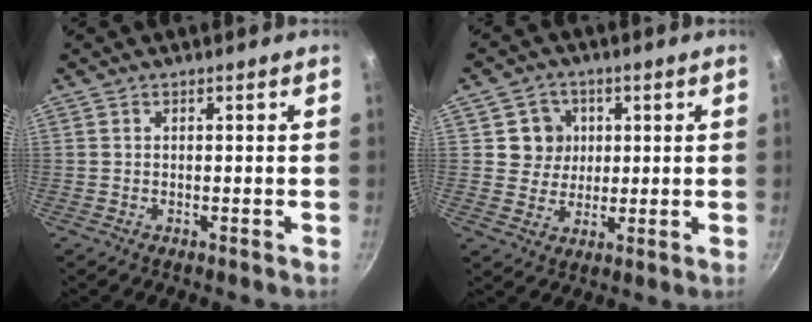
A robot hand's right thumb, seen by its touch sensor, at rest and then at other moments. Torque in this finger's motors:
{"motor_torque": [0.16, 1.47, 0.41, -0.29, -0.01]}